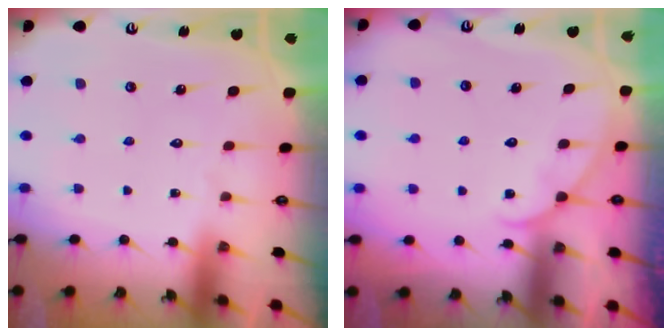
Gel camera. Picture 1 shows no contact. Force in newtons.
{"total": 4.6, "press": 4.6, "slide": 0.5}